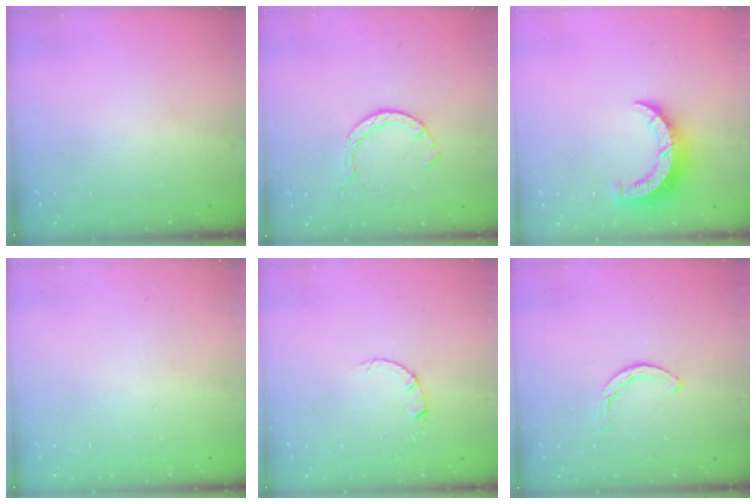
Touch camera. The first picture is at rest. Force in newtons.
{"total": 3.4, "press": 3.4, "slide": 0.2}
{"total": 7.9, "press": 7.8, "slide": 0.6}
{"total": 2.5, "press": 2.5, "slide": 0.2}
{"total": 2.0, "press": 2.0, "slide": 0.2}
{"total": 3.5, "press": 3.5, "slide": 0.5}